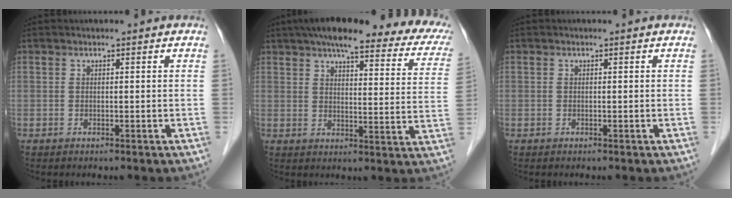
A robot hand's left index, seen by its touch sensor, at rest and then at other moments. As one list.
[{"total": 23.9, "force": [18.5, 5.3, 14.1], "torque": [-0.182, 0.030, 0.211]}, {"total": 0.0}]